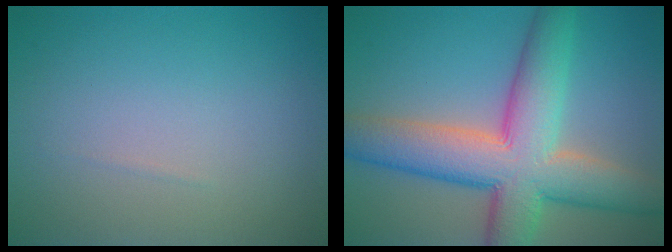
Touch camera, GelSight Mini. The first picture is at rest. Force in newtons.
{"total": 10.6, "press": 10.6, "slide": 0.5}